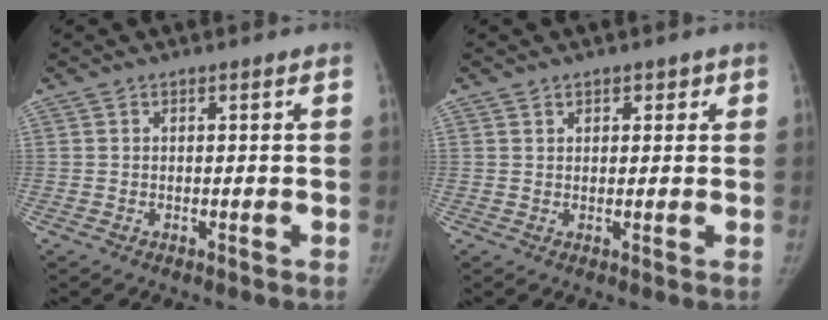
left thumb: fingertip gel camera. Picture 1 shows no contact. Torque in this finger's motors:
{"motor_torque": [-0.13, 0.08, 0.08, 0.32, -0.03]}